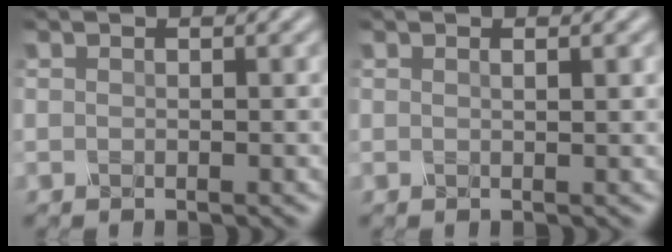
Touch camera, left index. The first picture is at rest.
{"total": 0.8, "force": [0.4, 0.2, 0.6], "torque": [-0.003, 0.002, 0.004]}